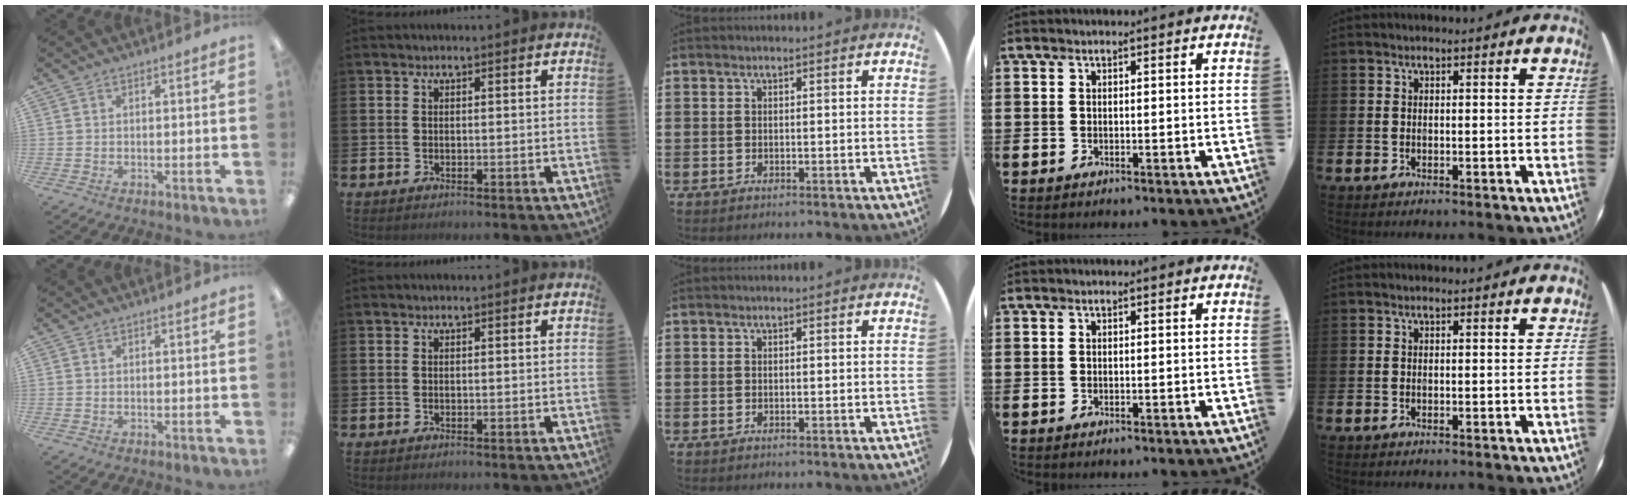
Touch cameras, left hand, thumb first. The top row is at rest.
{}